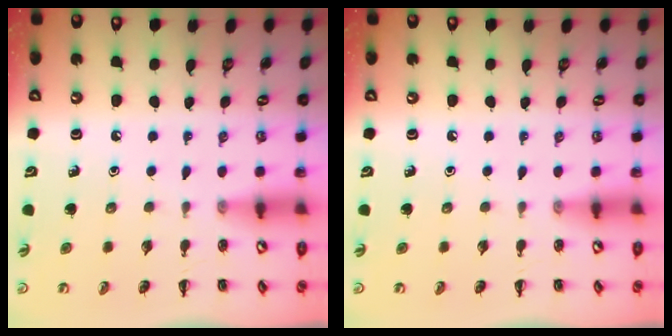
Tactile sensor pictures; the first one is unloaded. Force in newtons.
{"total": 0.0}